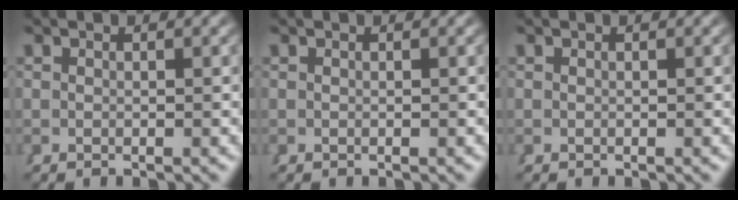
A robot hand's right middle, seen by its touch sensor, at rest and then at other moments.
{"total": 0.0}
{"total": 0.0}